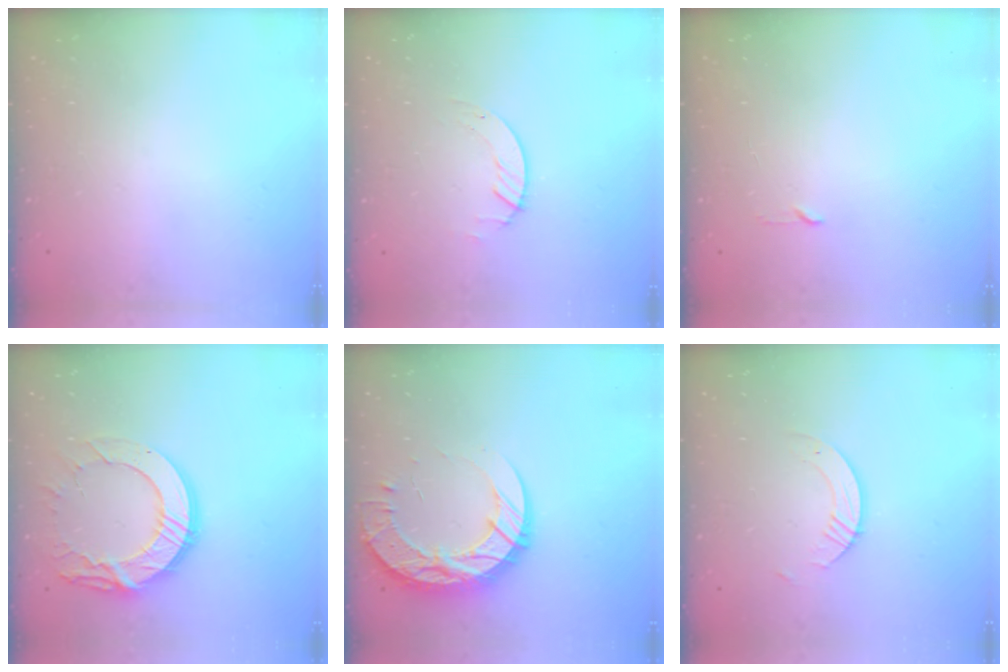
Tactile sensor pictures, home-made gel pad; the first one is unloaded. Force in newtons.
{"total": 1.3, "press": 1.2, "slide": 0.1}
{"total": 2.3, "press": 2.2, "slide": 0.3}
{"total": 15.1, "press": 15.1, "slide": 0.9}
{"total": 18.6, "press": 18.5, "slide": 1.6}
{"total": 3.7, "press": 3.7, "slide": 0.3}